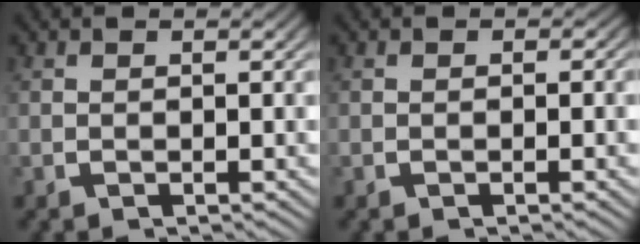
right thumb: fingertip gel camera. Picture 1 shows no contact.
{"total": 1.1, "force": [-0.4, 1.0, 0.2], "torque": [0.006, -0.002, -0.013]}